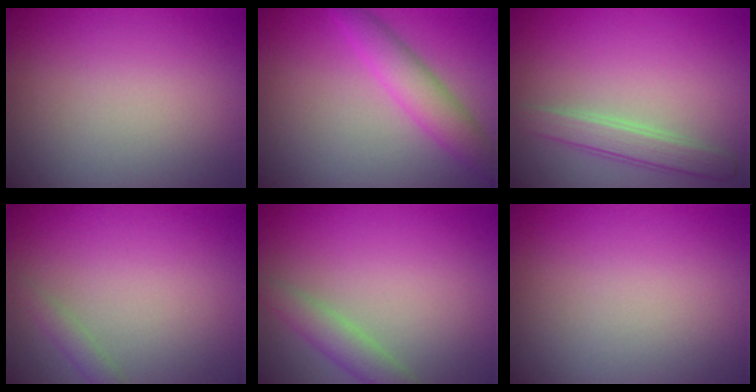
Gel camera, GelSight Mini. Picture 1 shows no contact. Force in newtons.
{"total": 3.5, "press": 3.5, "slide": 0.1}
{"total": 2.5, "press": 2.4, "slide": 0.1}
{"total": 1.2, "press": 1.2, "slide": 0.1}
{"total": 2.5, "press": 2.5, "slide": 0.2}
{"total": 0.0}